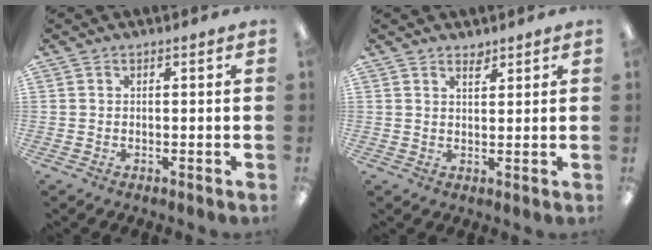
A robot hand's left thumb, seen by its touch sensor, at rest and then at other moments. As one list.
[{"total": 2.1, "force": [2.0, 0.7, 0.5], "torque": [-0.005, -0.009, 0.035]}]